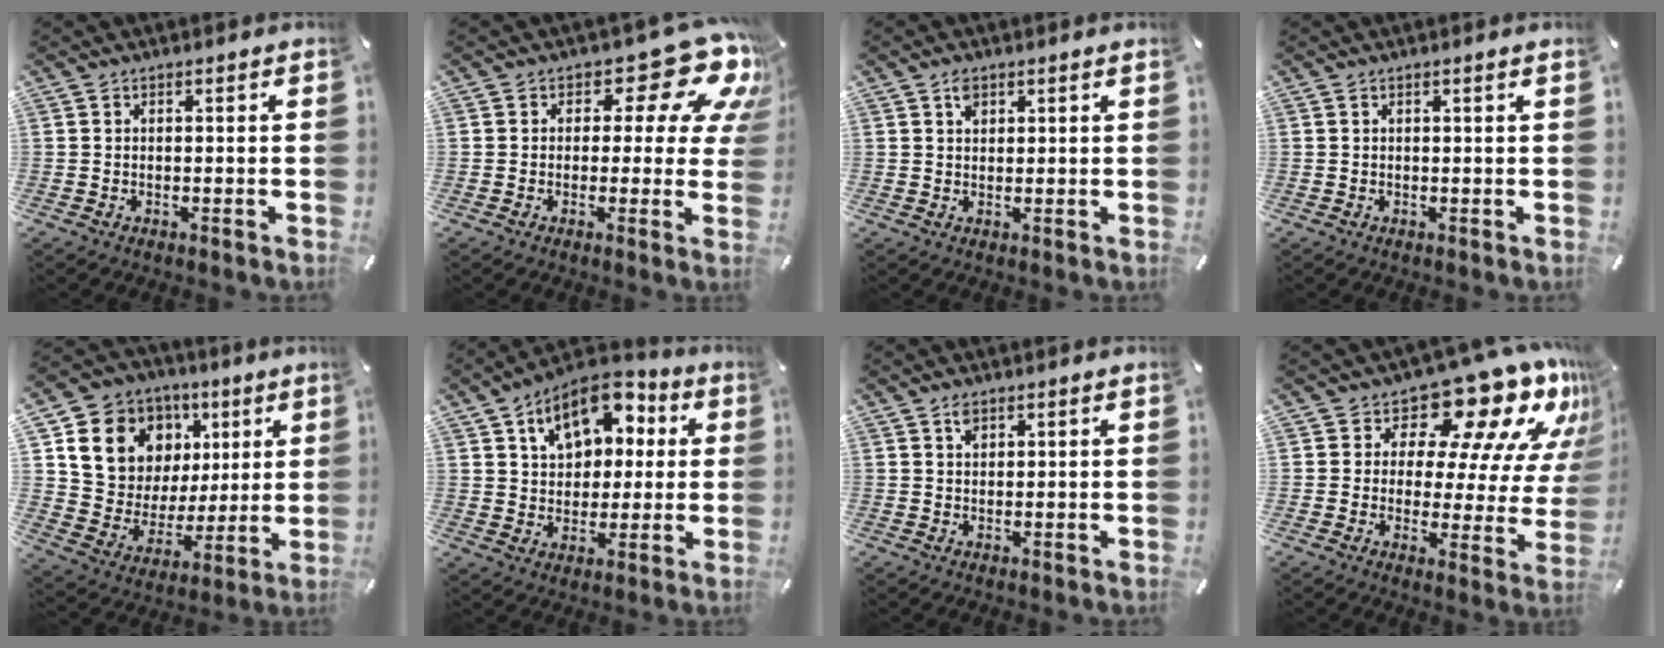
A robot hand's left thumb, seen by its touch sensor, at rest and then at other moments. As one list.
[{"total": 15.1, "force": [7.1, 7.4, 11.0], "torque": [-0.138, -0.048, 0.116]}, {"total": 1.9, "force": [1.3, 0.9, 1.1], "torque": [-0.016, -0.004, 0.022]}, {"total": 0.7, "force": [0.3, -0.1, 0.6], "torque": [-0.010, 0.000, 0.005]}, {"total": 14.2, "force": [6.4, 12.1, 3.7], "torque": [-0.073, -0.043, 0.133]}, {"total": 12.9, "force": [6.0, 9.6, 6.4], "torque": [-0.099, -0.029, 0.111]}, {"total": 1.6, "force": [1.2, 0.5, 0.9], "torque": [-0.021, -0.001, 0.022]}, {"total": 16.7, "force": [12.7, 6.5, 8.7], "torque": [-0.115, -0.115, 0.206]}]